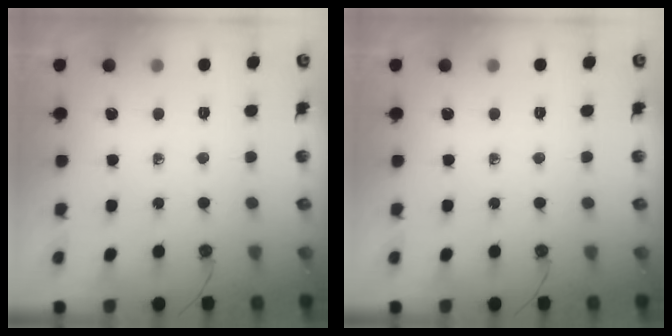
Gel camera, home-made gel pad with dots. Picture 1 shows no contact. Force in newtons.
{"total": 0.0}